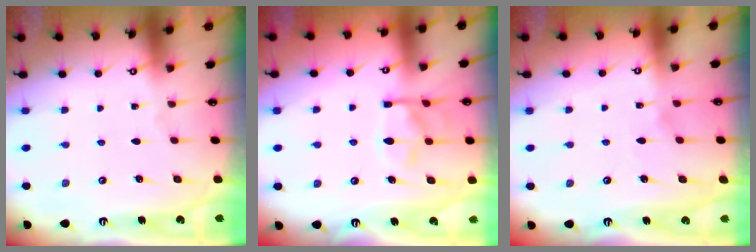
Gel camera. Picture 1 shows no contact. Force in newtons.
{"total": 12.5, "press": 12.4, "slide": 1.4}
{"total": 3.3, "press": 3.3, "slide": 0.5}